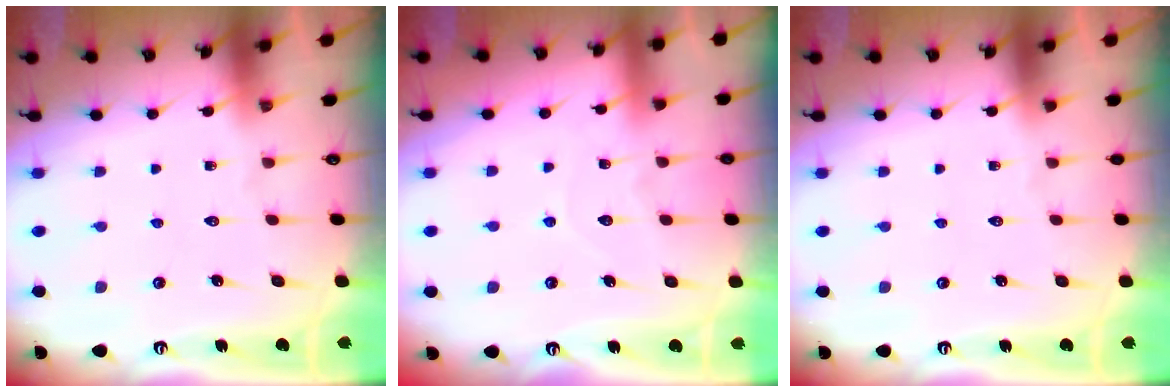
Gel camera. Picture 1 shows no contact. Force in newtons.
{"total": 5.8, "press": 5.8, "slide": 0.2}
{"total": 0.0}